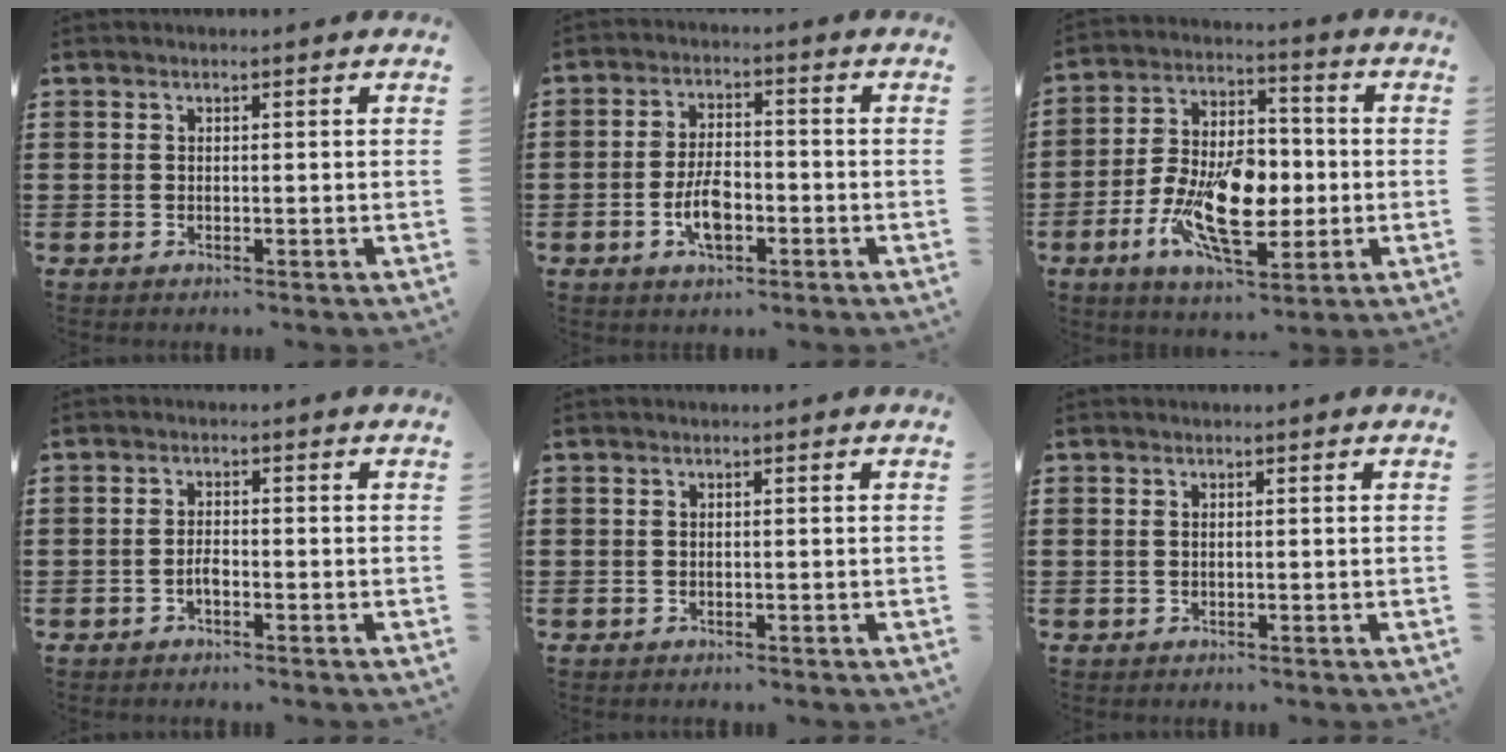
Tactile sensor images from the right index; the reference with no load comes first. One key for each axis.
{"total": 5.9, "fx": -1.9, "fy": 2.6, "fz": 4.9, "tx": -0.110, "ty": -0.002, "tz": -0.039}
{"total": 12.7, "fx": -3.2, "fy": 6.7, "fz": 10.3, "tx": -0.210, "ty": -0.002, "tz": -0.056}
{"total": 1.6, "fx": -0.9, "fy": 0.4, "fz": 1.2, "tx": -0.025, "ty": -0.003, "tz": -0.016}
{"total": 0.0}
{"total": 0.7, "fx": 0.1, "fy": 0.5, "fz": 0.5, "tx": -0.012, "ty": 0.003, "tz": 0.001}